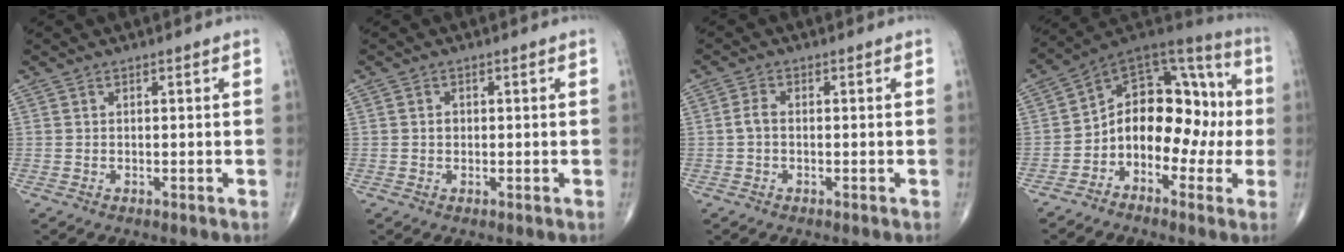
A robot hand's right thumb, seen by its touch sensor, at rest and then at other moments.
{"total": 1.1, "force": [0.0, 0.9, 0.6], "torque": [-0.006, 0.003, 0.000]}
{"total": 2.0, "force": [-0.2, 1.2, 1.6], "torque": [-0.029, 0.005, -0.009]}
{"total": 16.3, "force": [-2.2, 11.2, 11.7], "torque": [-0.117, 0.068, -0.046]}